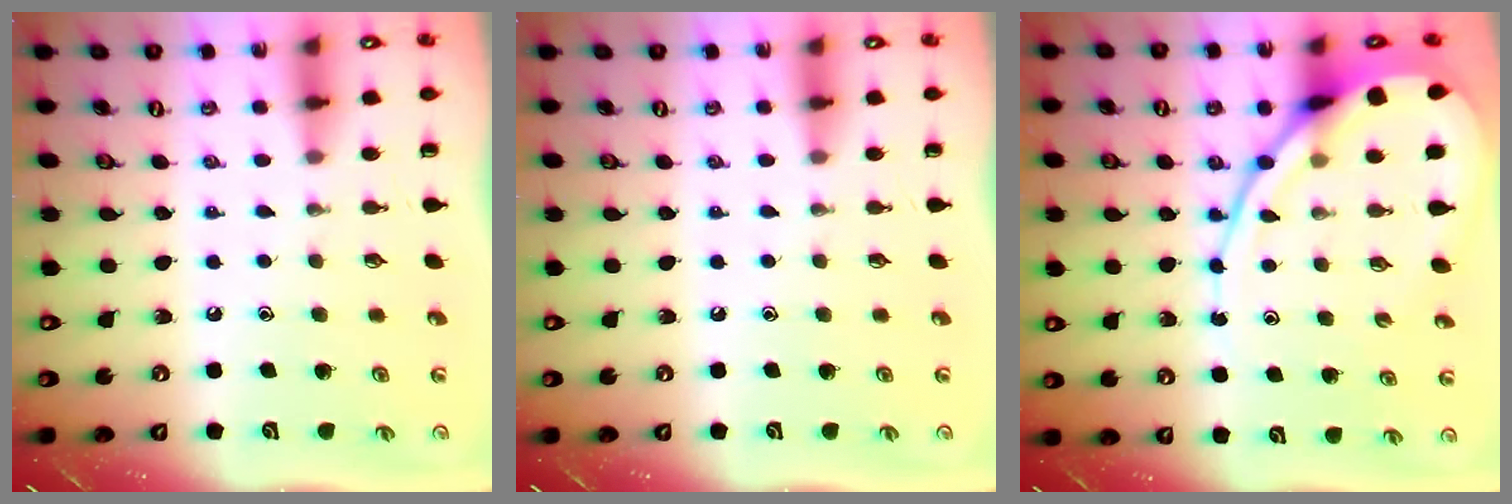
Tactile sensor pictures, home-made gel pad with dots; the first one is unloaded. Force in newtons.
{"total": 0.0}
{"total": 12.7, "press": 12.6, "slide": 1.2}